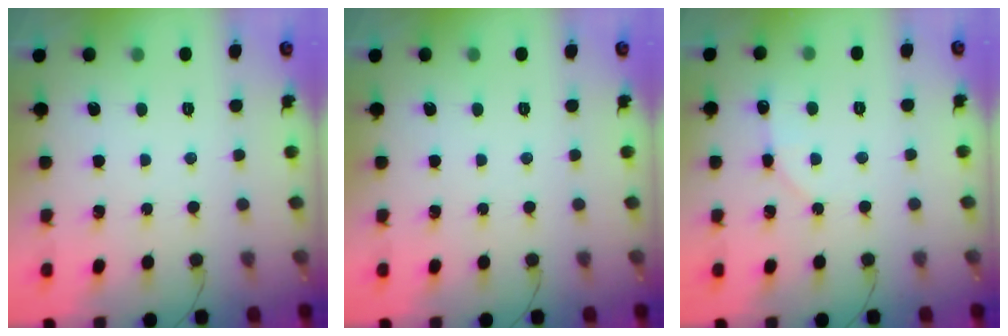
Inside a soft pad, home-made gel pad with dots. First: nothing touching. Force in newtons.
{"total": 0.0}
{"total": 3.9, "press": 3.9, "slide": 0.4}